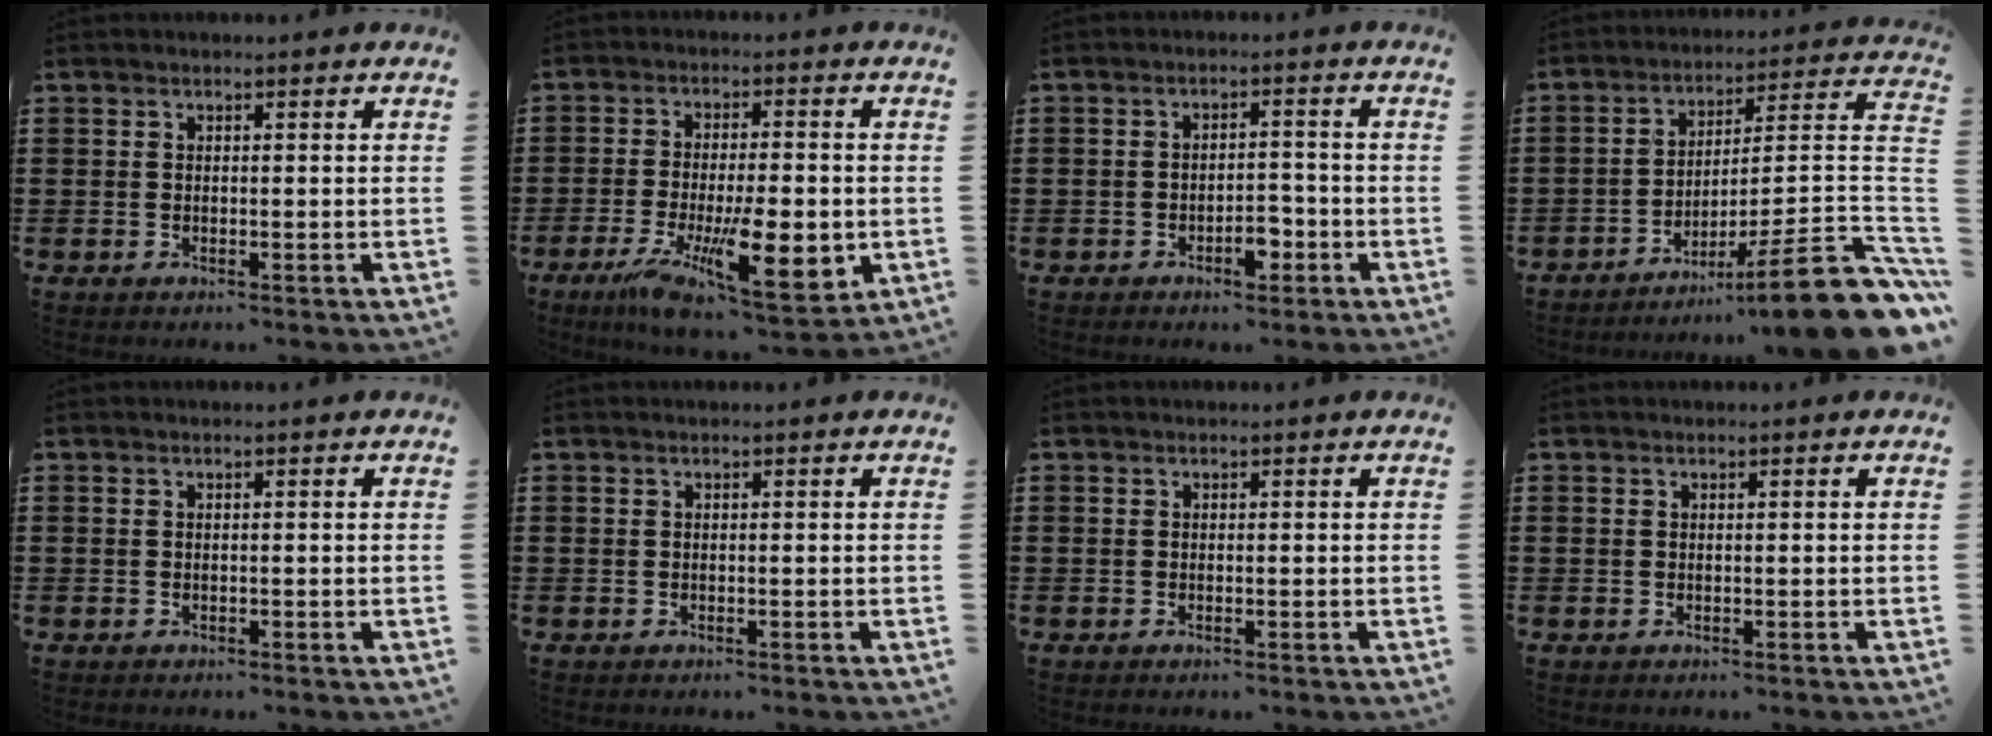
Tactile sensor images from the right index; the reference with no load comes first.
{"total": 15.0, "force": [-4.3, 5.5, 13.3], "torque": [-0.218, -0.018, -0.062]}
{"total": 3.8, "force": [-2.2, 1.7, 2.6], "torque": [-0.044, 0.005, -0.039]}
{"total": 13.1, "force": [-7.5, 0.5, 10.8], "torque": [-0.146, 0.004, -0.133]}
{"total": 0.0}
{"total": 0.0}
{"total": 0.0}
{"total": 0.0}